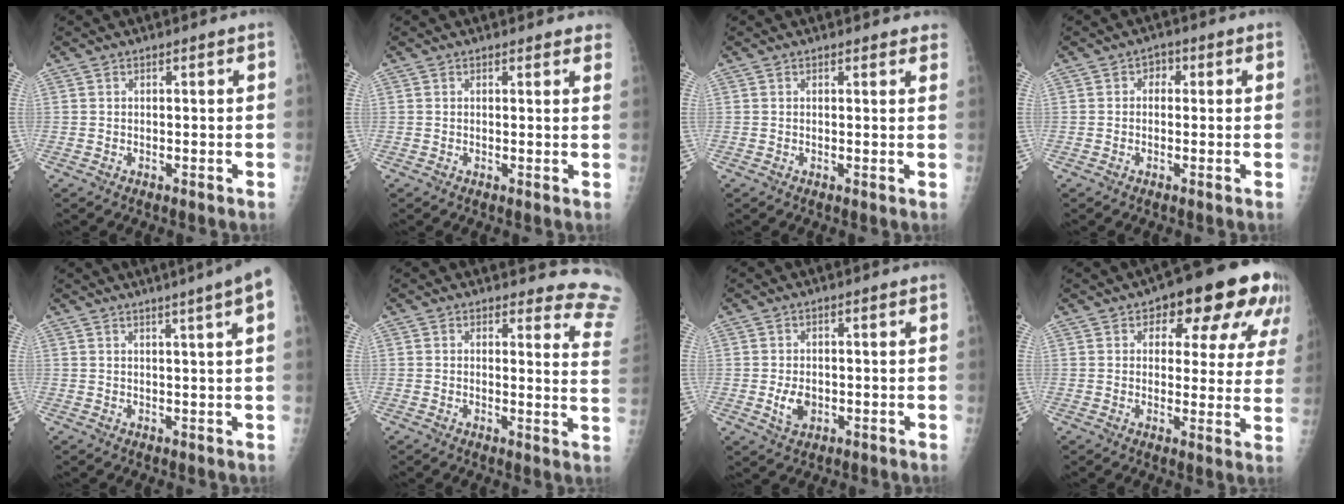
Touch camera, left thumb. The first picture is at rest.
{"total": 3.2, "force": [2.9, 1.0, 0.7], "torque": [0.013, -0.011, 0.016]}
{"total": 2.9, "force": [2.7, 0.9, 0.7], "torque": [0.011, -0.010, 0.014]}
{"total": 2.2, "force": [0.2, 1.8, 1.2], "torque": [0.004, 0.008, -0.007]}
{"total": 6.9, "force": [3.8, -0.7, 5.7], "torque": [-0.073, 0.001, 0.042]}
{"total": 12.0, "force": [11.7, 2.6, 0.1], "torque": [0.056, -0.126, 0.079]}
{"total": 4.0, "force": [-0.7, 2.7, 2.9], "torque": [-0.046, -0.003, -0.007]}
{"total": 16.0, "force": [8.4, 7.7, 11.2], "torque": [-0.087, -0.014, 0.097]}